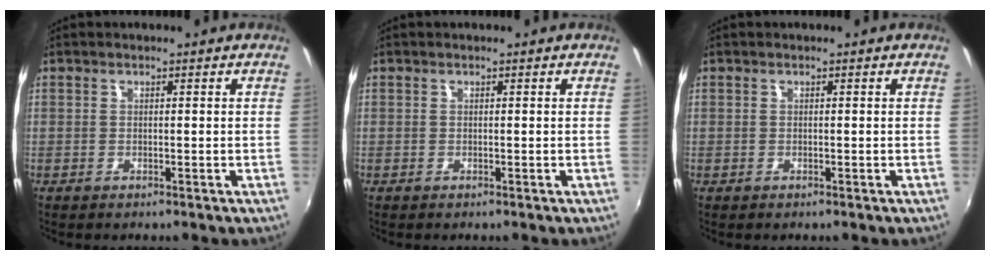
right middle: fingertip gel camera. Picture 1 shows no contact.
{"total": 0.0}
{"total": 0.0}